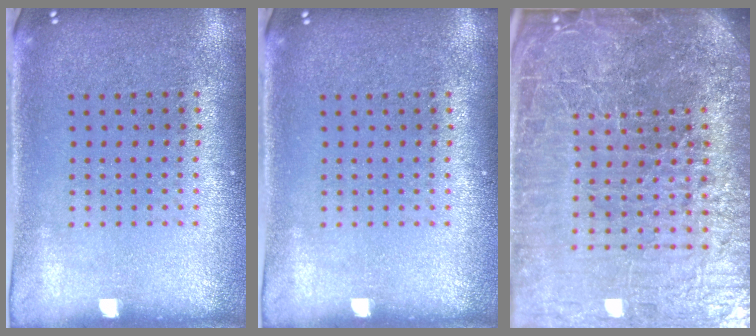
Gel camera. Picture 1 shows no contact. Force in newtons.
{"total": 0.0}
{"total": 7.7, "press": 6.7, "slide": 3.9}